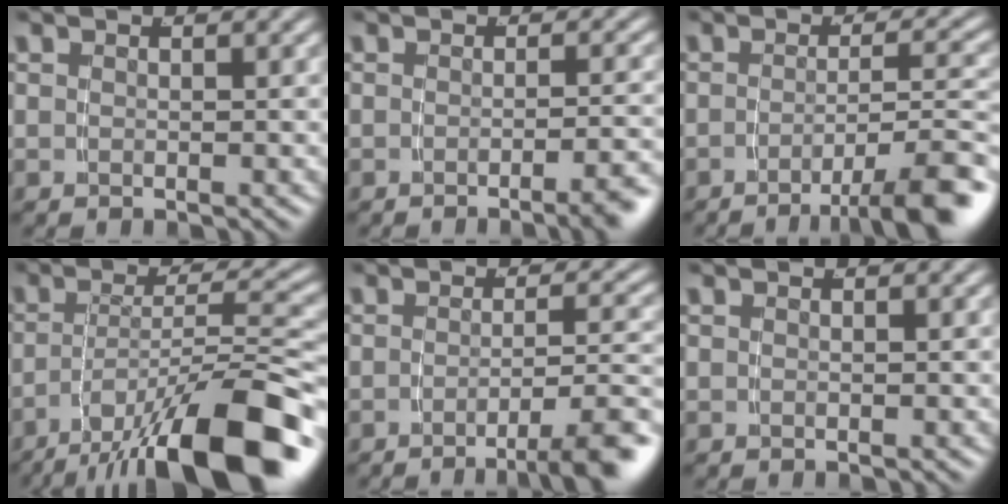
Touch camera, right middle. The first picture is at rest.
{"total": 3.0, "force": [-2.2, -0.1, 2.1], "torque": [-0.020, 0.008, -0.039]}
{"total": 7.0, "force": [-4.5, 0.9, 5.3], "torque": [-0.064, -0.004, -0.069]}
{"total": 10.0, "force": [-6.0, 2.0, 7.7], "torque": [-0.105, -0.001, -0.086]}
{"total": 5.7, "force": [-3.6, 0.6, 4.4], "torque": [-0.053, -0.001, -0.059]}
{"total": 0.0}